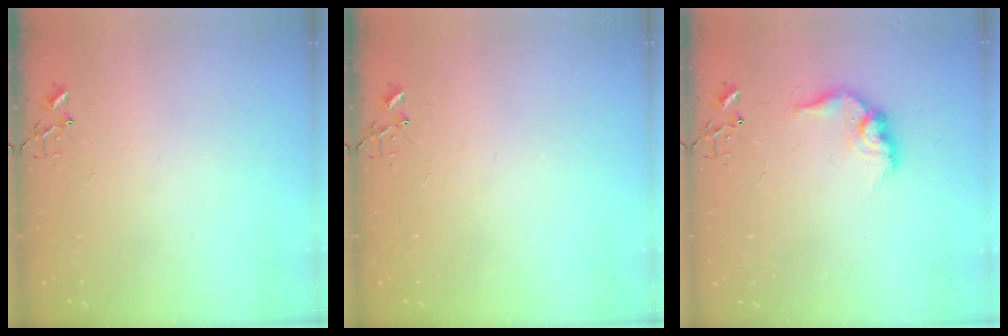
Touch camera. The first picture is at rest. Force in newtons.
{"total": 0.0}
{"total": 12.4, "press": 12.4, "slide": 0.6}